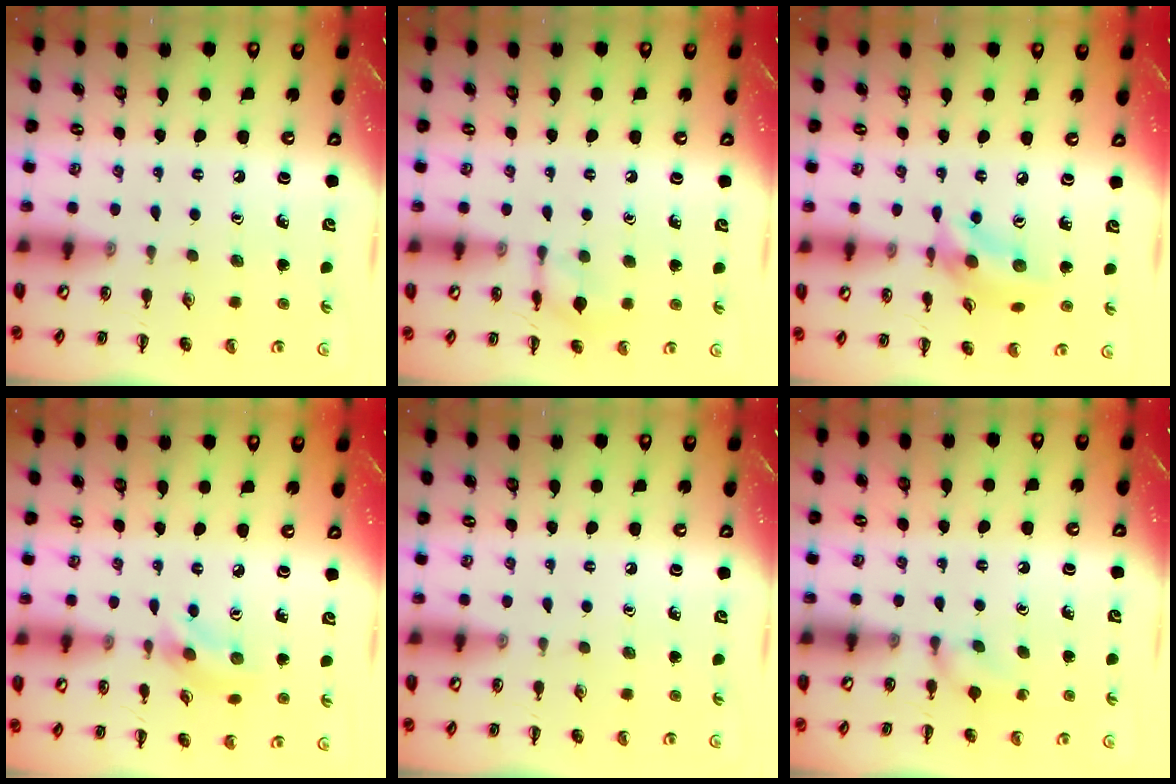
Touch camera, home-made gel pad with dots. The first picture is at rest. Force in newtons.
{"total": 7.3, "press": 7.2, "slide": 0.7}
{"total": 10.0, "press": 9.8, "slide": 1.7}
{"total": 2.6, "press": 2.6, "slide": 0.6}
{"total": 0.0}
{"total": 3.3, "press": 3.0, "slide": 1.3}